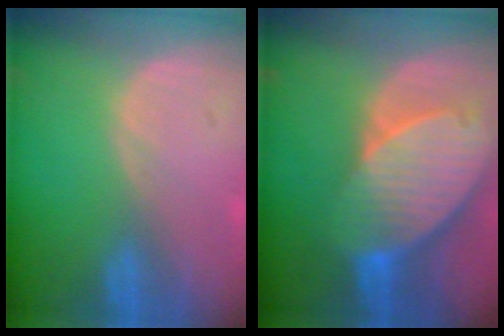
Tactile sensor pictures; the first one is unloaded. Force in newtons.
{"total": 10.4, "press": 9.1, "slide": 5.0}